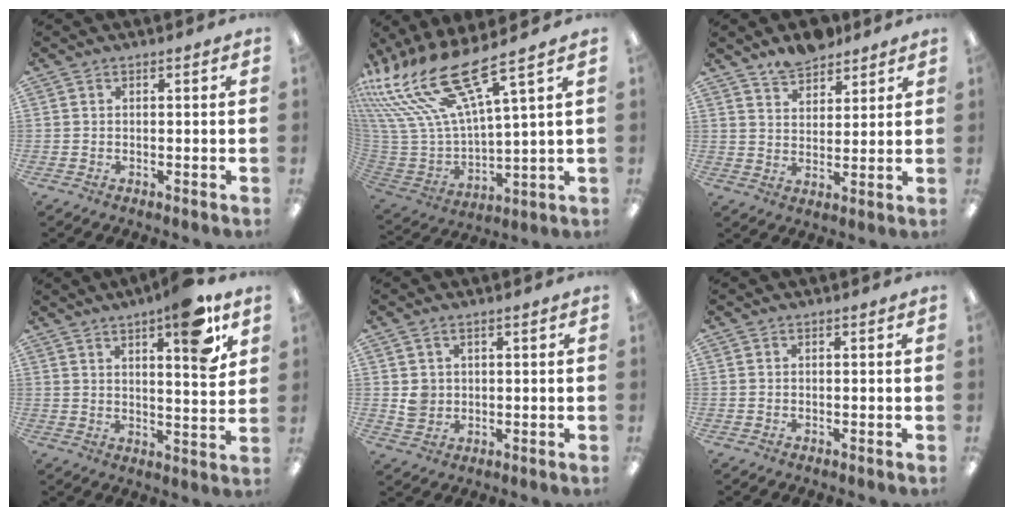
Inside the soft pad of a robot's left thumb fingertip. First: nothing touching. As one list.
[{"total": 23.1, "force": [14.8, 7.3, 16.2], "torque": [-0.342, -0.106, 0.255]}, {"total": 6.9, "force": [6.0, 3.0, 1.5], "torque": [-0.023, -0.031, 0.111]}, {"total": 12.6, "force": [7.5, 3.3, 9.6], "torque": [-0.125, -0.038, 0.115]}, {"total": 4.1, "force": [1.3, 3.6, 1.5], "torque": [-0.019, 0.000, 0.022]}, {"total": 0.0}]